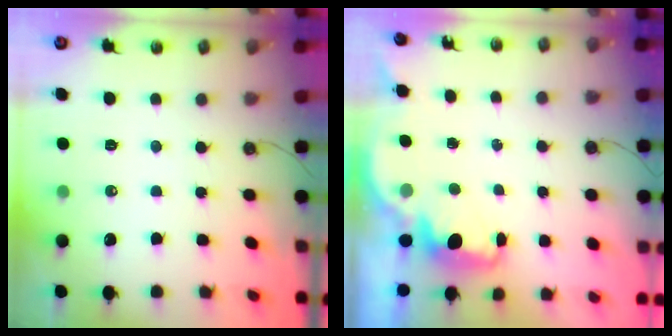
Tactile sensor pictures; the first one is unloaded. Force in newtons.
{"total": 1.8, "press": 1.6, "slide": 0.7}